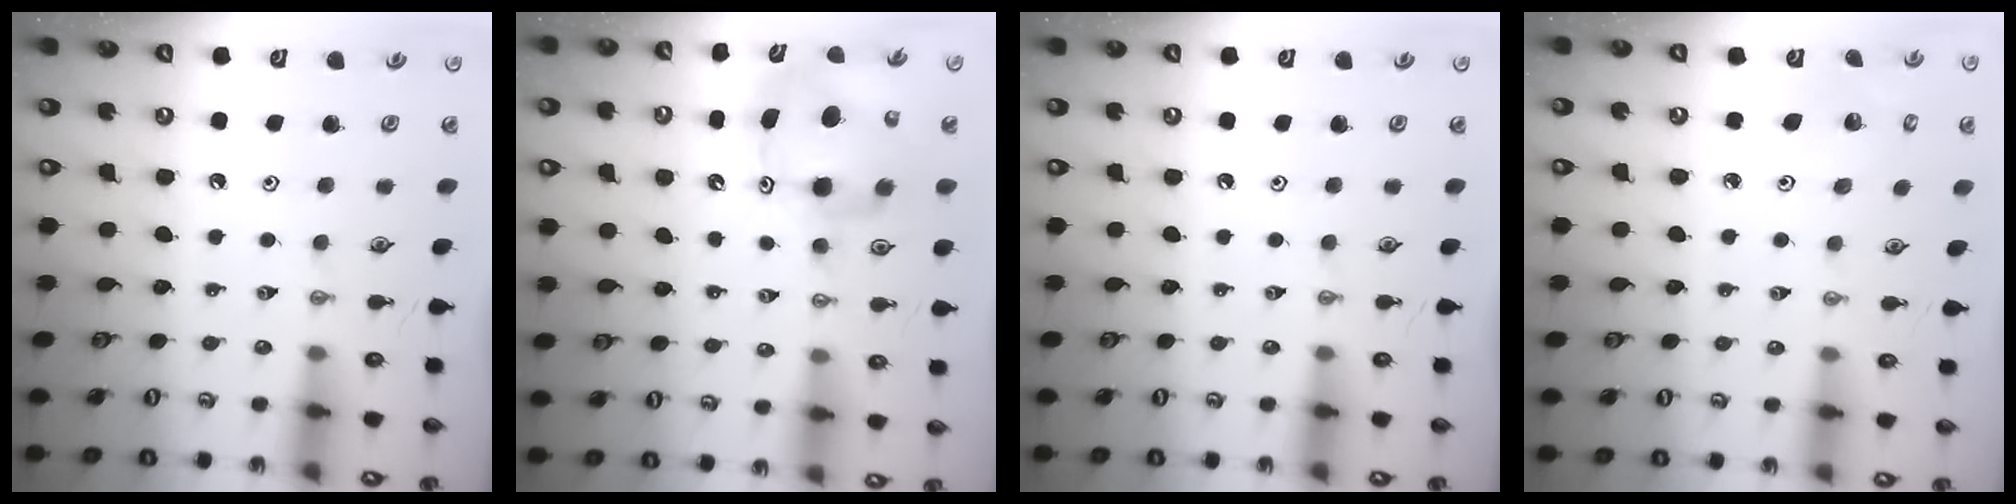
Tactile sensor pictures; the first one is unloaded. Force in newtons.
{"total": 9.8, "press": 9.8, "slide": 1.1}
{"total": 0.0}
{"total": 2.3, "press": 2.3, "slide": 0.2}